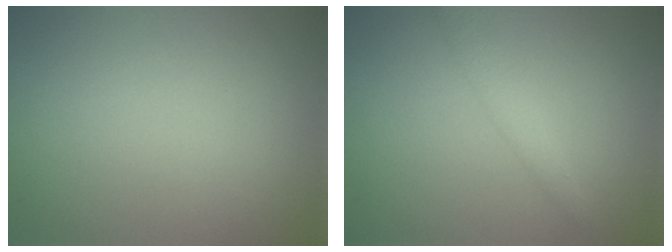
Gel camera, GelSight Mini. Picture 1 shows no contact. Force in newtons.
{"total": 1.9, "press": 1.9, "slide": 0.1}